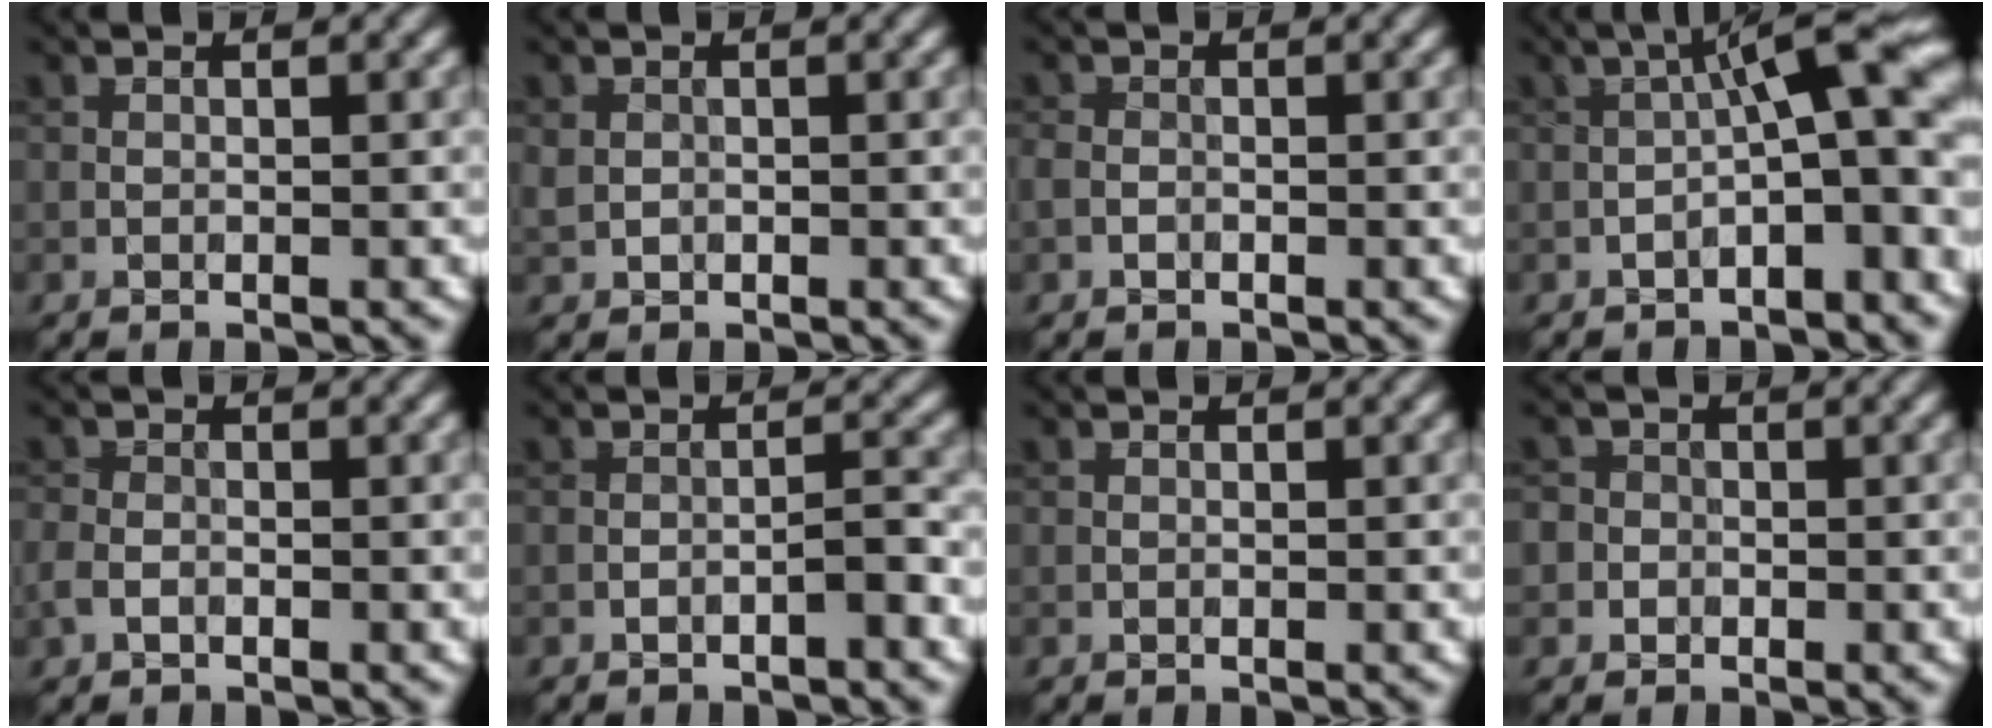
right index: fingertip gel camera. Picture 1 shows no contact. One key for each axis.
{"total": 0.9, "fx": 0.1, "fy": 0.8, "fz": 0.4, "tx": -0.005, "ty": -0.003, "tz": 0.003}
{"total": 1.0, "fx": -0.4, "fy": 0.8, "fz": 0.5, "tx": -0.010, "ty": 0.000, "tz": -0.012}
{"total": 7.2, "fx": -0.6, "fy": 1.7, "fz": 7.0, "tx": -0.089, "ty": 0.026, "tz": -0.020}
{"total": 1.5, "fx": -0.7, "fy": 1.0, "fz": 0.8, "tx": -0.017, "ty": -0.001, "tz": -0.018}
{"total": 1.3, "fx": -1.0, "fy": 0.2, "fz": 0.8, "tx": -0.012, "ty": 0.008, "tz": -0.017}
{"total": 0.0}
{"total": 2.6, "fx": -0.4, "fy": 2.5, "fz": 0.6, "tx": 0.012, "ty": 0.015, "tz": -0.032}